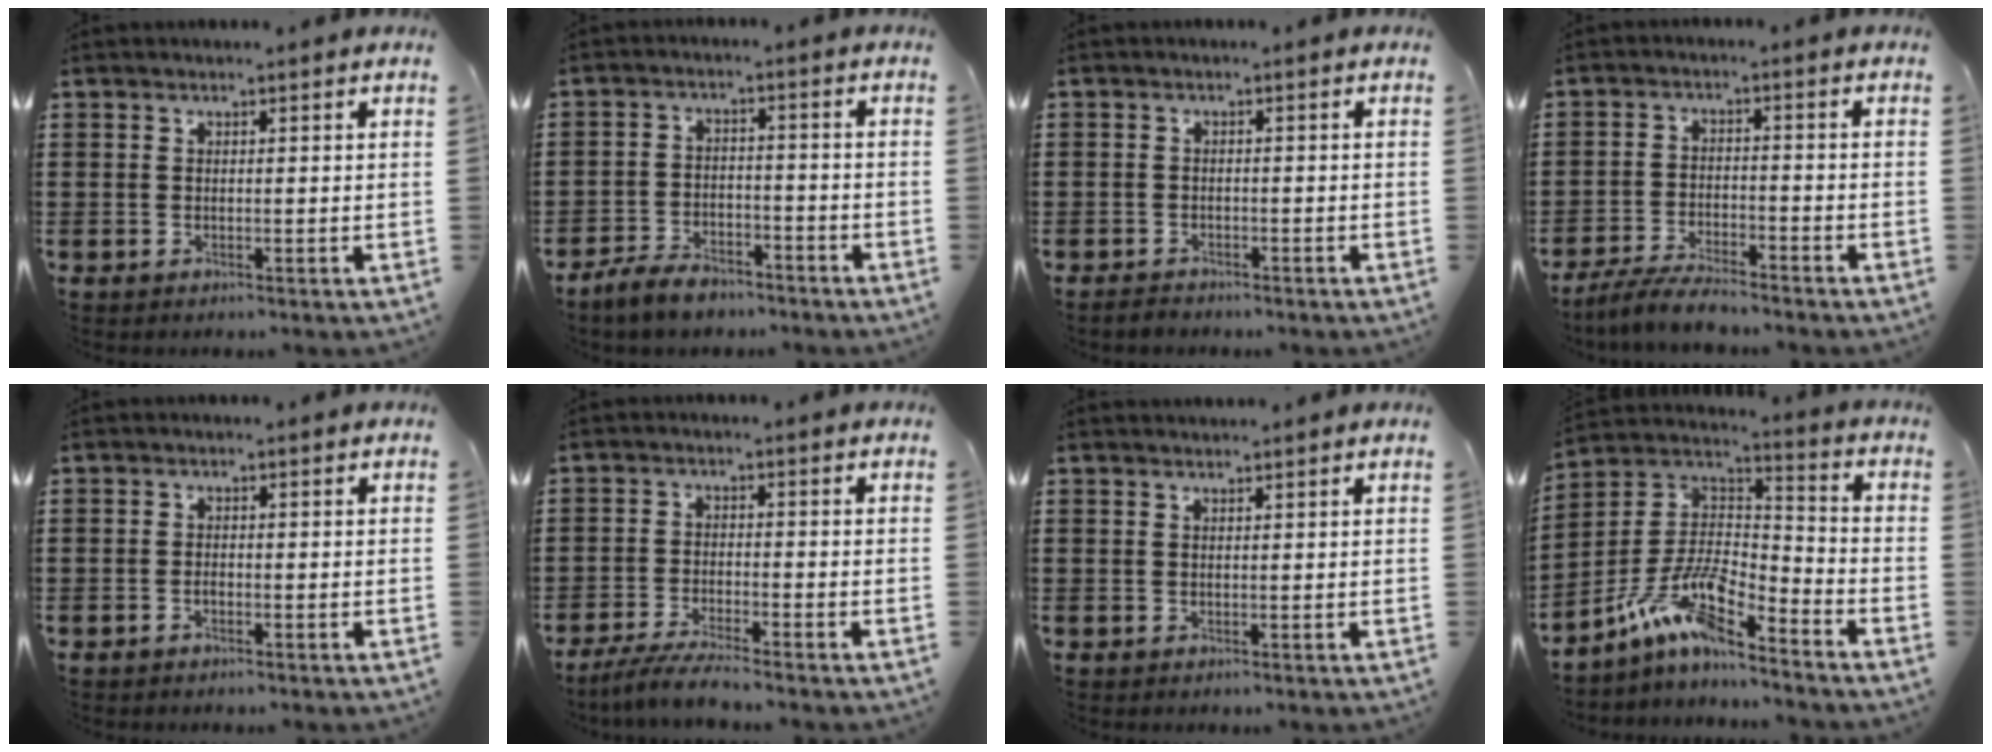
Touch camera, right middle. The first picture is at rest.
{"total": 5.0, "force": [-4.5, 1.5, 1.6], "torque": [-0.041, 0.005, -0.091]}
{"total": 1.6, "force": [-1.4, 0.7, -0.2], "torque": [0.001, 0.005, -0.033]}
{"total": 5.1, "force": [-4.8, 0.7, 1.7], "torque": [-0.043, -0.004, -0.096]}
{"total": 0.9, "force": [-0.6, 0.3, 0.7], "torque": [-0.016, -0.004, -0.010]}
{"total": 4.5, "force": [-4.2, 0.2, 1.7], "torque": [-0.042, -0.010, -0.084]}
{"total": 0.7, "force": [0.7, 0.1, 0.0], "torque": [-0.001, -0.001, 0.014]}
{"total": 10.3, "force": [-7.8, 2.2, 6.5], "torque": [-0.153, -0.007, -0.162]}